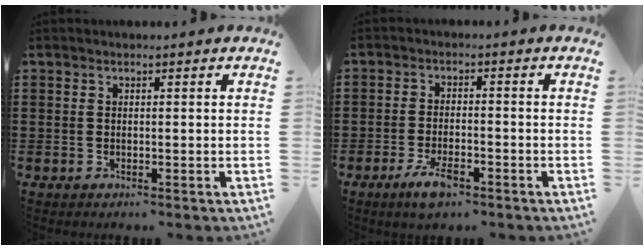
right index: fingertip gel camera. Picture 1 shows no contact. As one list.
[{"total": 4.4, "force": [-2.6, 1.4, 3.2], "torque": [-0.071, -0.003, -0.048]}]